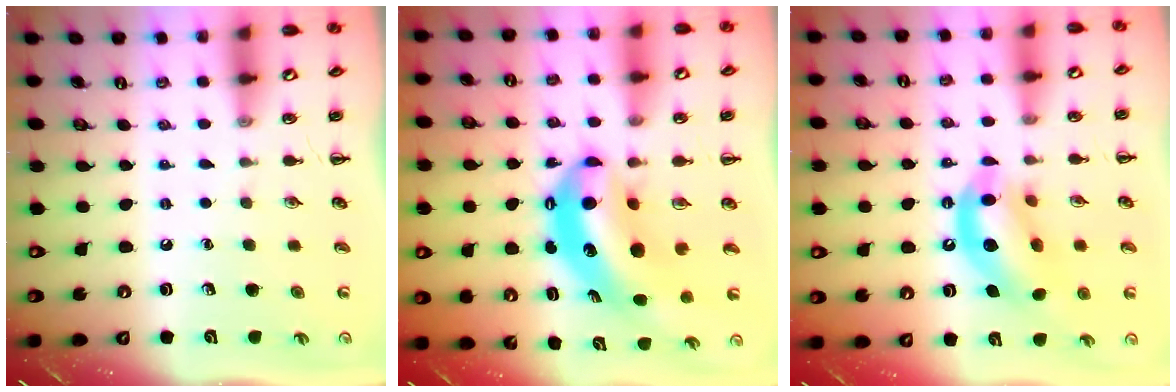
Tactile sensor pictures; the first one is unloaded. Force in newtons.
{"total": 9.6, "press": 9.3, "slide": 2.3}
{"total": 13.4, "press": 12.9, "slide": 3.4}